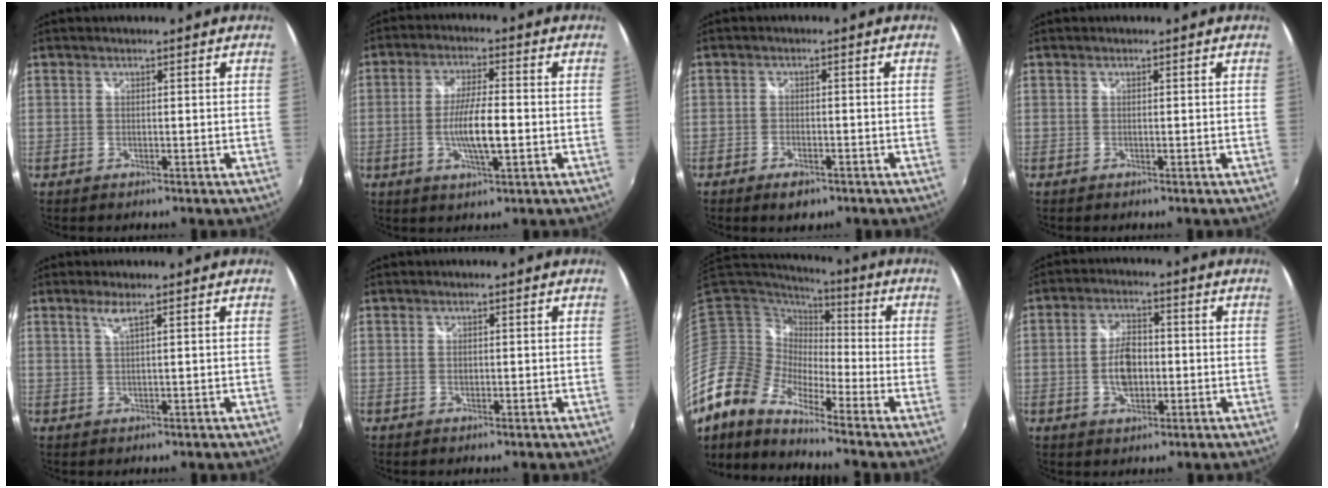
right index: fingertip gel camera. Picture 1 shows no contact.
{"total": 8.2, "force": [-1.7, 1.6, 7.8], "torque": [-0.148, -0.005, -0.030]}
{"total": 4.0, "force": [-2.7, 2.1, 2.2], "torque": [-0.053, -0.007, -0.044]}
{"total": 0.0}
{"total": 2.0, "force": [1.1, -0.3, 1.6], "torque": [-0.032, -0.001, 0.023]}
{"total": 0.6, "force": [0.0, 0.6, 0.3], "torque": [-0.003, 0.000, 0.000]}
{"total": 10.7, "force": [-7.9, 4.4, 5.8], "torque": [-0.091, -0.007, -0.170]}
{"total": 6.9, "force": [-1.1, 4.1, 5.5], "torque": [-0.103, 0.008, -0.015]}